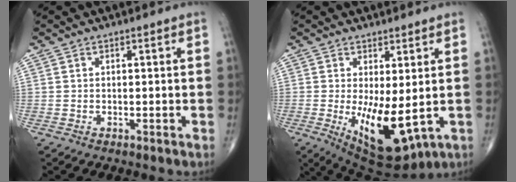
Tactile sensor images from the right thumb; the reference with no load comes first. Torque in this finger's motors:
{"motor_torque": [2.12, 2.00, 1.47, 0.09, 0.39]}